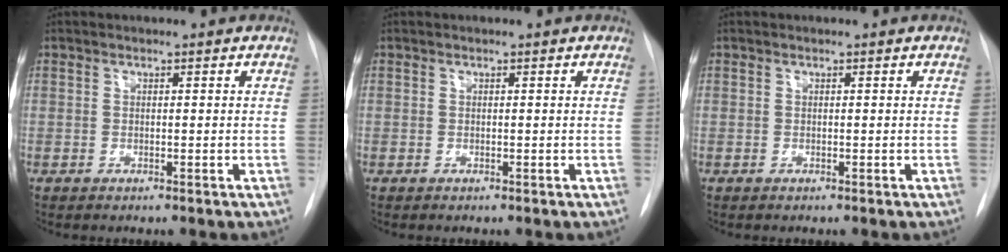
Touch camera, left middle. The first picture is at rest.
{"total": 0.0}
{"total": 0.0}